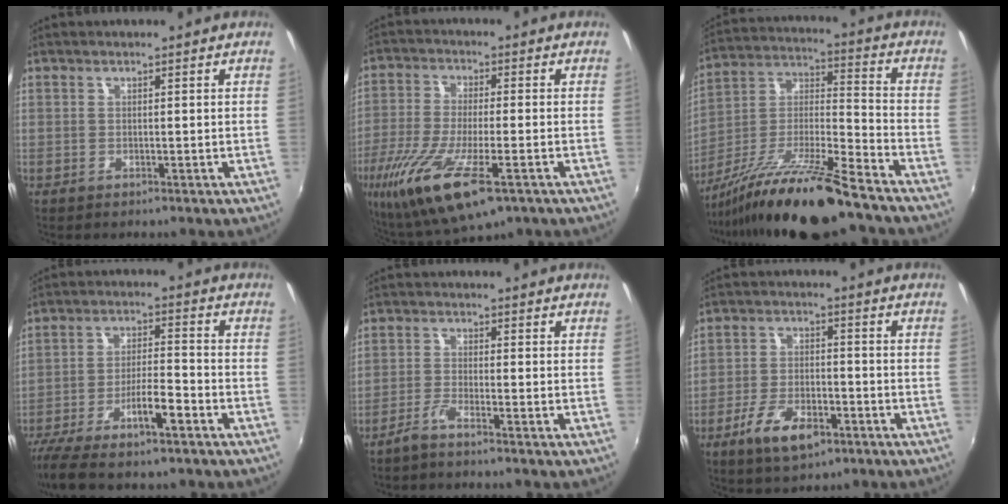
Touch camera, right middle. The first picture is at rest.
{"total": 17.2, "force": [-8.2, 5.3, 14.2], "torque": [-0.301, -0.059, -0.146]}
{"total": 17.8, "force": [-13.9, 0.9, 11.0], "torque": [-0.201, -0.010, -0.254]}
{"total": 10.4, "force": [-7.6, 0.9, 7.1], "torque": [-0.148, -0.008, -0.134]}
{"total": 2.5, "force": [-2.1, -0.3, 1.3], "torque": [-0.045, 0.000, -0.046]}
{"total": 9.4, "force": [-5.4, 4.1, 6.6], "torque": [-0.145, -0.012, -0.093]}